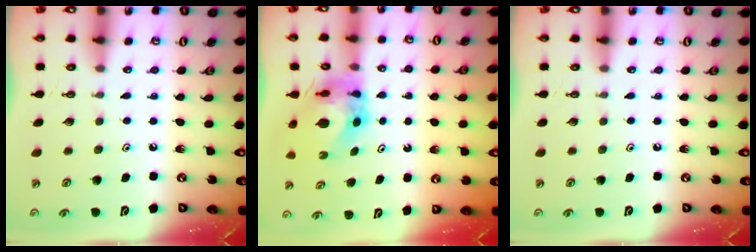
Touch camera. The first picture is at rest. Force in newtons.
{"total": 7.1, "press": 7.1, "slide": 0.7}
{"total": 0.0}